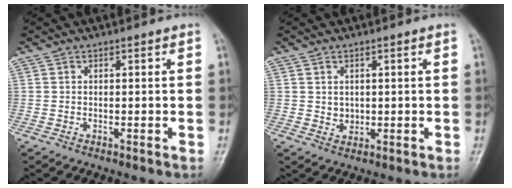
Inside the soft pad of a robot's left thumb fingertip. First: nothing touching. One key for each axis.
{"total": 2.1, "fx": 0.7, "fy": 1.6, "fz": 1.1, "tx": -0.011, "ty": -0.007, "tz": 0.018}